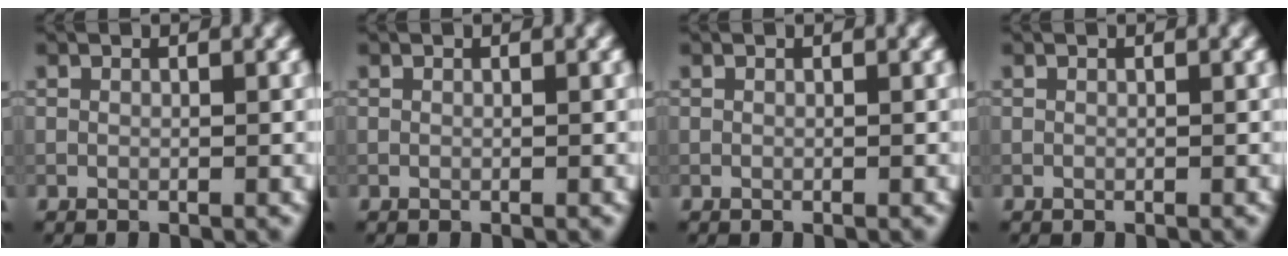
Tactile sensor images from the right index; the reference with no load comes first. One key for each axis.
{"total": 0.0}
{"total": 0.0}
{"total": 0.0}